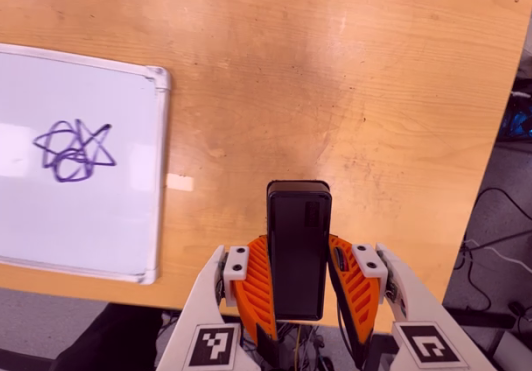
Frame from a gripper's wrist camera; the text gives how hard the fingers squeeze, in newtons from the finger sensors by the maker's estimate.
{"total": 4.0, "left": 2.5, "right": 5.6}